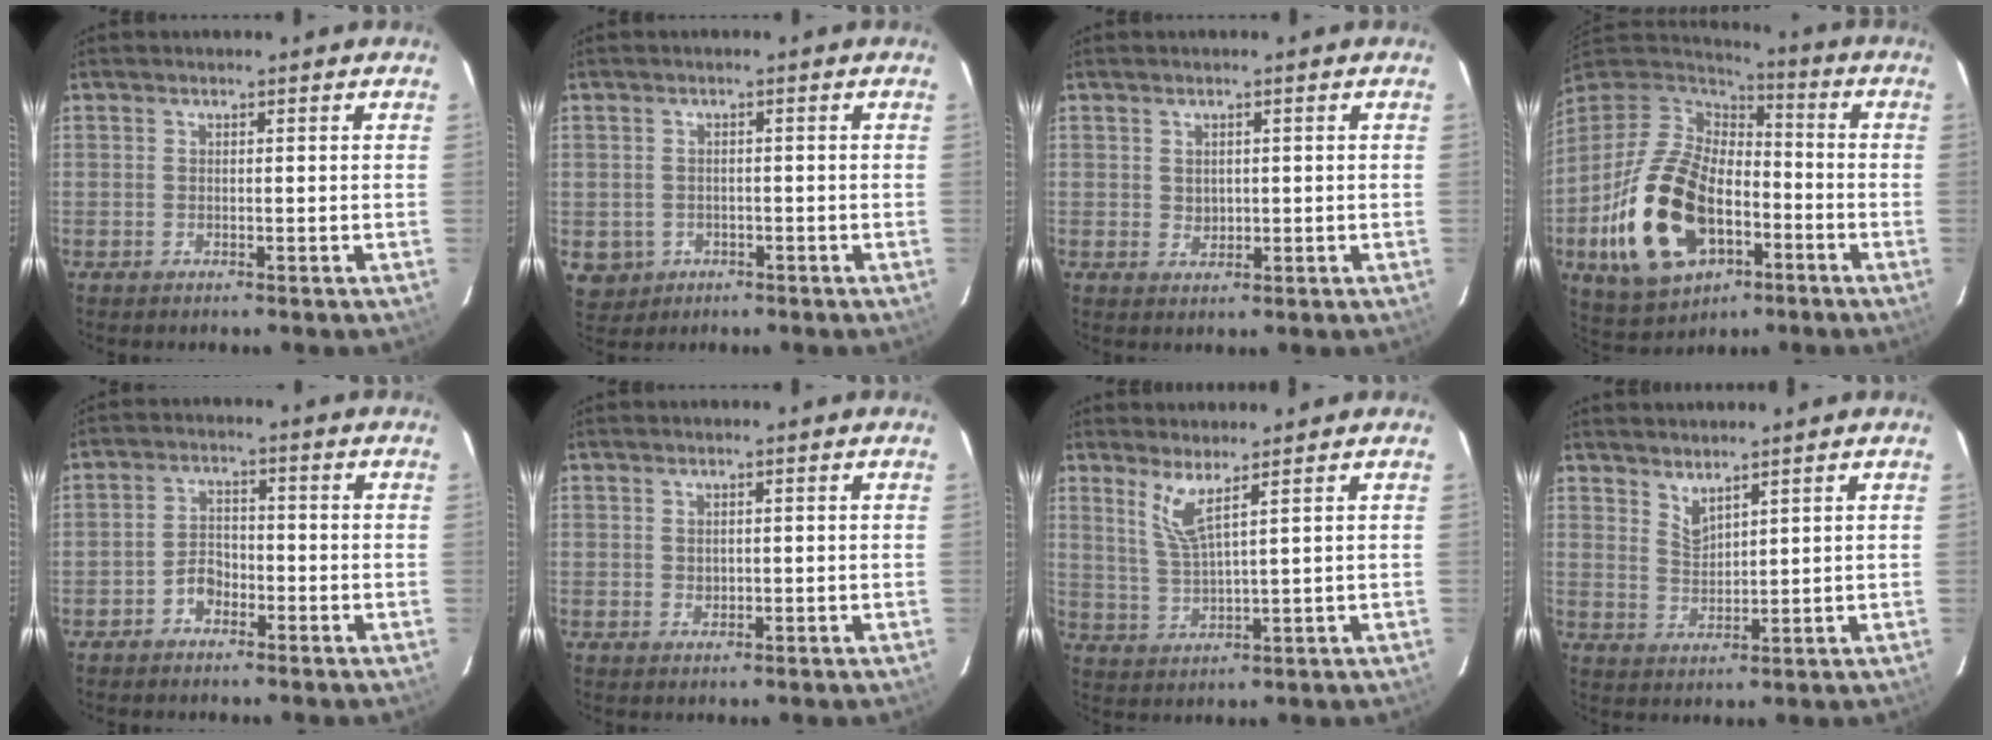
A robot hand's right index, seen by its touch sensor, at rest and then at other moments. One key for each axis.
{"total": 5.0, "fx": -1.3, "fy": 4.7, "fz": 1.1, "tx": -0.030, "ty": 0.007, "tz": -0.005}
{"total": 1.7, "fx": 0.5, "fy": 1.5, "fz": 0.5, "tx": -0.006, "ty": 0.004, "tz": 0.012}
{"total": 23.0, "fx": -7.7, "fy": 14.4, "fz": 16.2, "tx": -0.364, "ty": -0.013, "tz": -0.120}
{"total": 3.7, "fx": -2.3, "fy": 2.4, "fz": 1.6, "tx": -0.036, "ty": 0.012, "tz": -0.037}
{"total": 1.1, "fx": 0.3, "fy": 1.0, "fz": 0.3, "tx": -0.003, "ty": 0.003, "tz": 0.007}
{"total": 4.8, "fx": 3.2, "fy": -0.2, "fz": 3.6, "tx": -0.078, "ty": -0.010, "tz": 0.068}
{"total": 3.5, "fx": 3.1, "fy": 0.9, "fz": 1.4, "tx": -0.024, "ty": -0.006, "tz": 0.059}